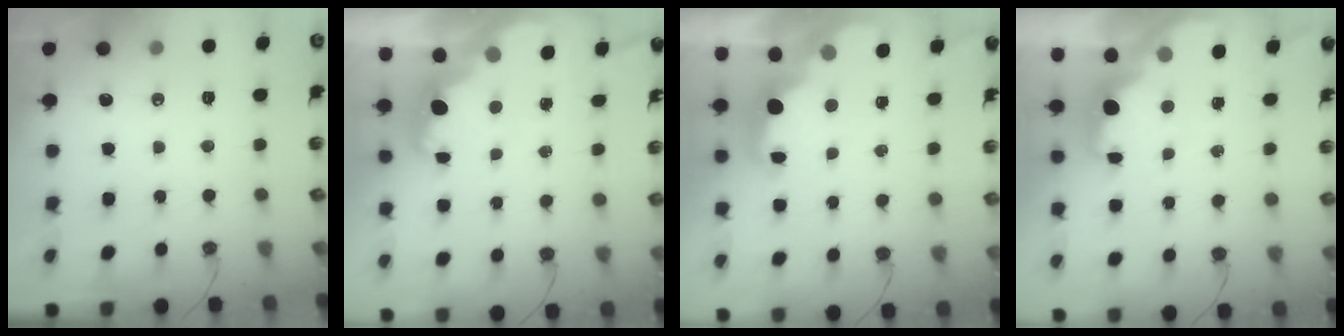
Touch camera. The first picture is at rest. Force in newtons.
{"total": 4.1, "press": 4.0, "slide": 0.7}
{"total": 2.8, "press": 2.7, "slide": 0.9}
{"total": 2.0, "press": 1.9, "slide": 0.7}